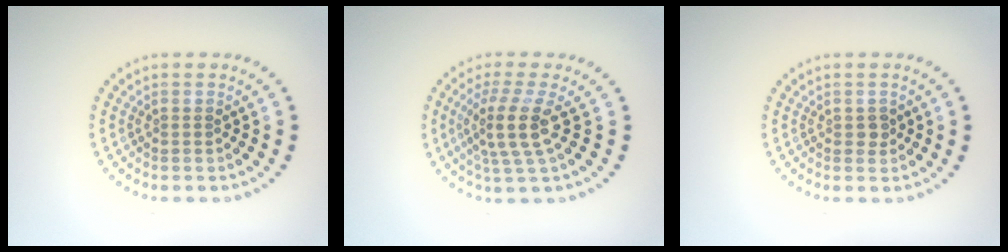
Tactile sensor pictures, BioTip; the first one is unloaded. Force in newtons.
{"total": 3.7, "press": 2.9, "slide": 2.3}
{"total": 0.8, "press": 0.8, "slide": 0.2}